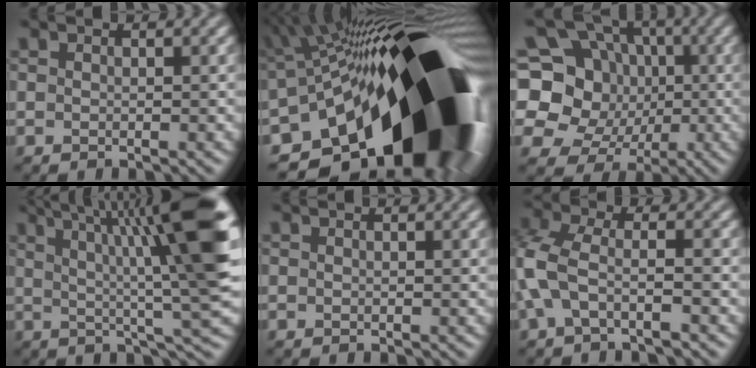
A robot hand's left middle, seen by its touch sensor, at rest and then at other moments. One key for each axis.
{"total": 21.8, "fx": -7.6, "fy": 10.4, "fz": 17.6, "tx": -0.266, "ty": -0.034, "tz": -0.123}
{"total": 14.5, "fx": 0.3, "fy": 13.1, "fz": 6.1, "tx": -0.169, "ty": 0.030, "tz": -0.019}
{"total": 12.6, "fx": 4.2, "fy": 1.9, "fz": 11.7, "tx": -0.170, "ty": 0.013, "tz": 0.068}
{"total": 0.6, "fx": 0.3, "fy": 0.2, "fz": 0.5, "tx": -0.001, "ty": 0.005, "tz": 0.003}
{"total": 4.9, "fx": -1.5, "fy": 2.5, "fz": 3.9, "tx": -0.105, "ty": 0.005, "tz": -0.038}